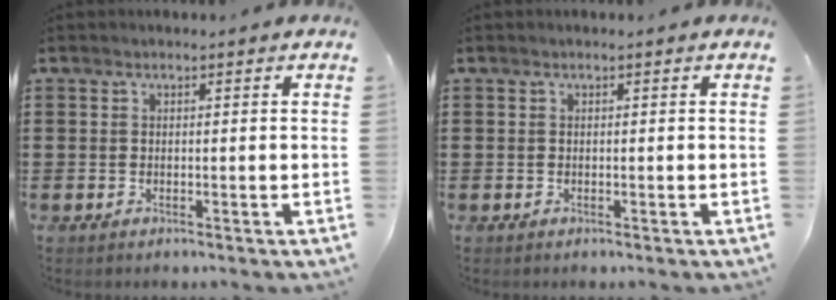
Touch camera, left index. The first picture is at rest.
{"total": 0.0}